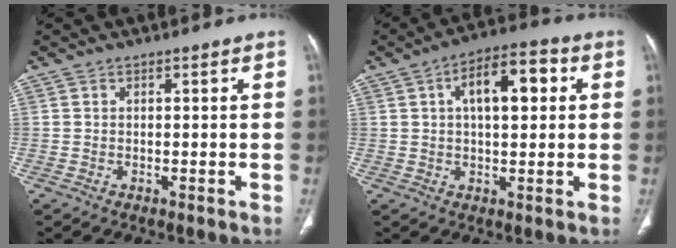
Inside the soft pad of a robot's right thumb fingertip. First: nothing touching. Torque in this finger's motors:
{"motor_torque": [2.29, 2.73, 0.32, -0.26, 0.03]}